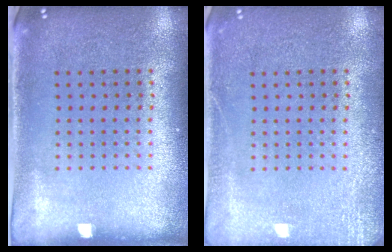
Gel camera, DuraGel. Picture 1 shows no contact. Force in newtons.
{"total": 2.3, "press": 2.3, "slide": 0.4}